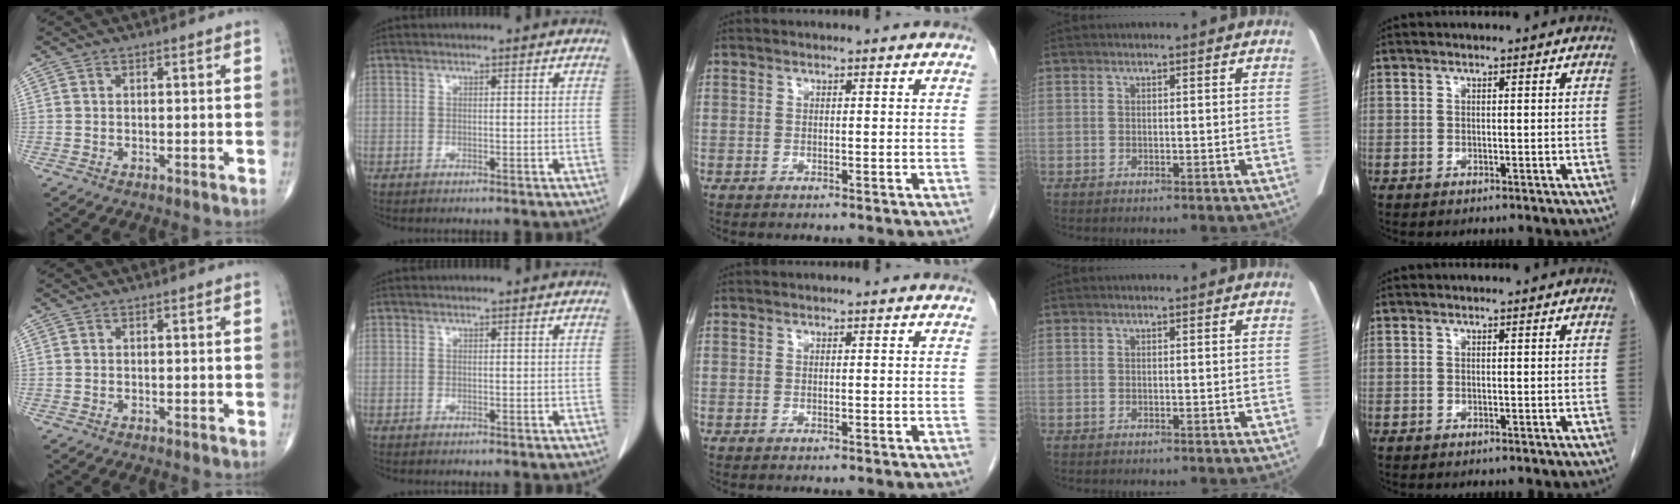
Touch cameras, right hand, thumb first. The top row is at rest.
{}